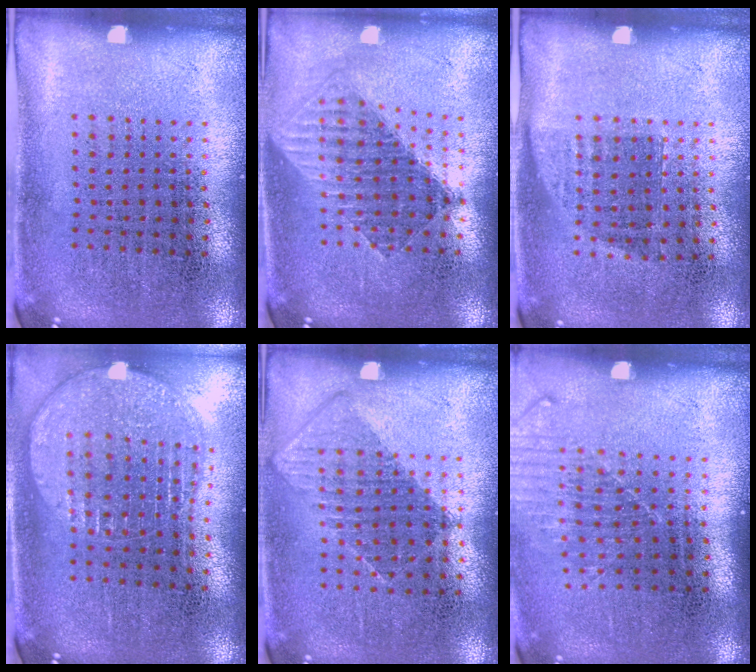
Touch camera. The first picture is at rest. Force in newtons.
{"total": 1.5, "press": 1.3, "slide": 0.9}
{"total": 0.8, "press": 0.7, "slide": 0.5}
{"total": 1.6, "press": 1.4, "slide": 0.8}
{"total": 0.8, "press": 0.7, "slide": 0.4}
{"total": 1.3, "press": 1.1, "slide": 0.8}